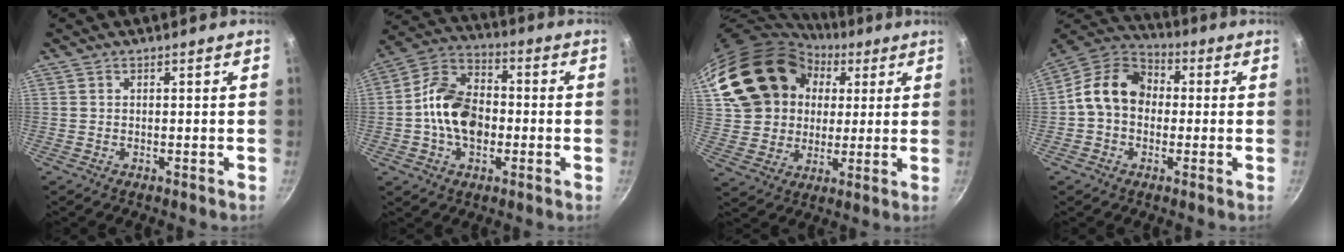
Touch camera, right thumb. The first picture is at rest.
{"total": 13.9, "force": [-1.7, 9.6, 9.8], "torque": [-0.145, 0.031, -0.048]}
{"total": 20.5, "force": [7.3, 16.4, 9.8], "torque": [-0.161, 0.020, 0.141]}
{"total": 12.4, "force": [0.2, 9.8, 7.6], "torque": [-0.096, 0.034, -0.020]}